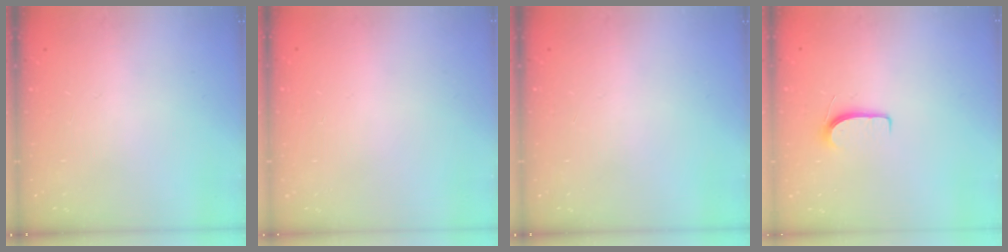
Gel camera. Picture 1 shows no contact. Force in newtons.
{"total": 0.0}
{"total": 0.0}
{"total": 5.8, "press": 5.8, "slide": 0.6}